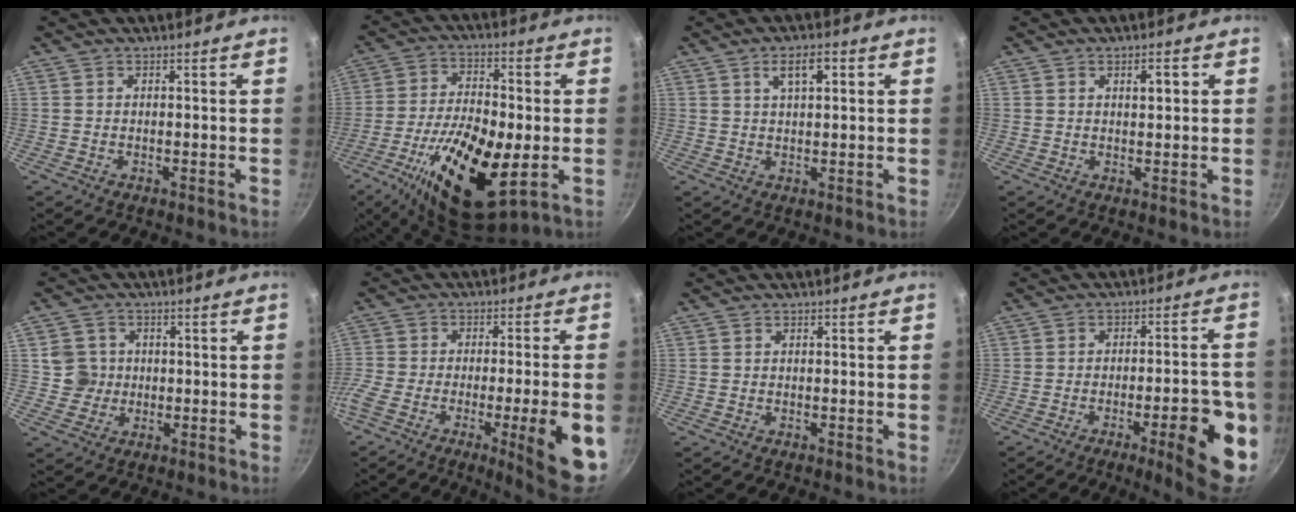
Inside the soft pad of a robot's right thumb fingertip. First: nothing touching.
{"total": 19.4, "force": [-5.1, 8.0, 16.9], "torque": [-0.311, 0.008, -0.089]}
{"total": 5.0, "force": [2.0, 2.0, 4.1], "torque": [-0.060, 0.004, 0.036]}
{"total": 2.7, "force": [1.0, 1.2, 2.2], "torque": [-0.024, 0.002, 0.015]}
{"total": 4.9, "force": [0.5, 4.8, 0.9], "torque": [0.014, 0.008, 0.010]}
{"total": 16.8, "force": [-6.3, 3.5, 15.2], "torque": [-0.223, 0.011, -0.097]}
{"total": 0.0}
{"total": 15.3, "force": [-5.4, 4.4, 13.6], "torque": [-0.141, 0.020, -0.070]}